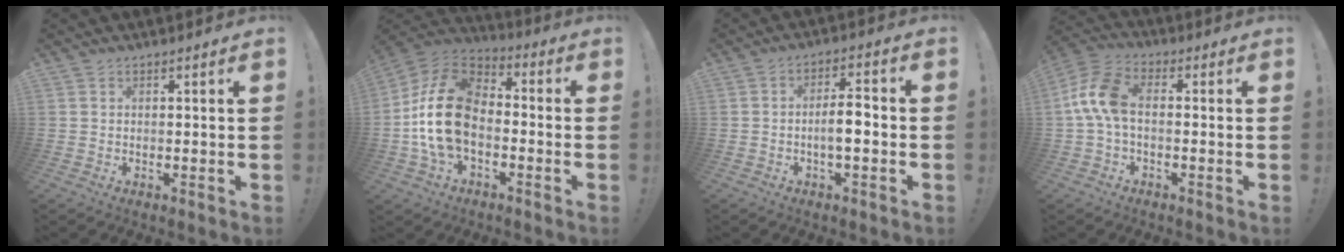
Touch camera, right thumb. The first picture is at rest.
{"total": 19.8, "force": [-2.7, 13.0, 14.7], "torque": [-0.286, 0.036, -0.038]}
{"total": 6.8, "force": [-1.6, 2.2, 6.2], "torque": [-0.112, 0.013, -0.031]}
{"total": 10.7, "force": [0.0, 6.2, 8.7], "torque": [-0.179, 0.008, 0.003]}